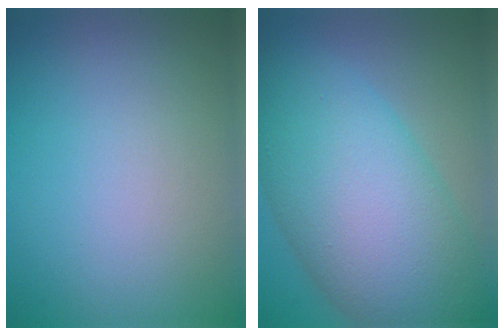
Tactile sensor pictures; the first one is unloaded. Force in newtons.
{"total": 11.8, "press": 11.8, "slide": 0.6}